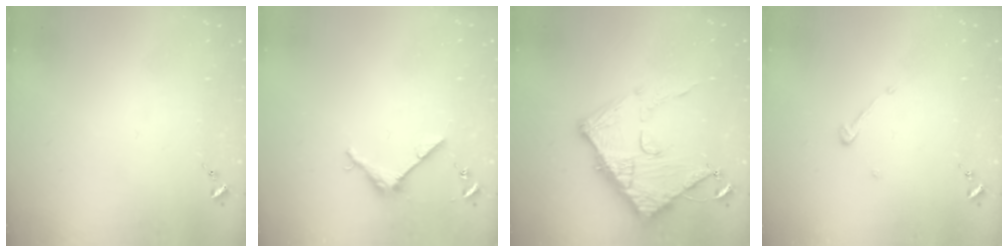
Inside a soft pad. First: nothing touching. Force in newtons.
{"total": 4.0, "press": 4.0, "slide": 0.4}
{"total": 14.5, "press": 14.5, "slide": 1.4}
{"total": 3.9, "press": 3.9, "slide": 0.3}